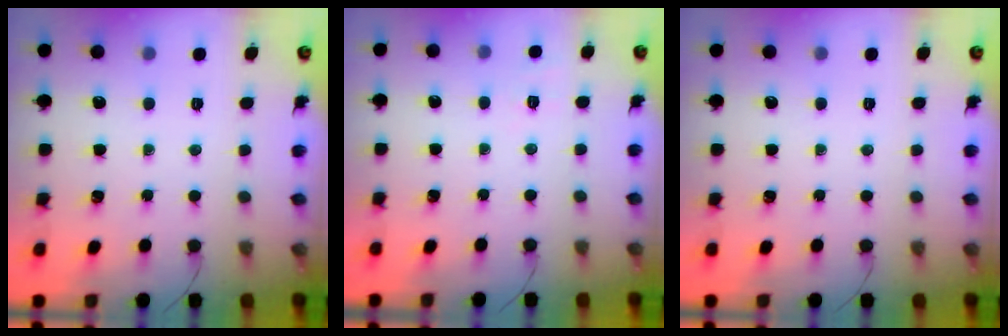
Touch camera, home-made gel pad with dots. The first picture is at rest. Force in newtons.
{"total": 3.0, "press": 2.4, "slide": 1.8}
{"total": 0.0}